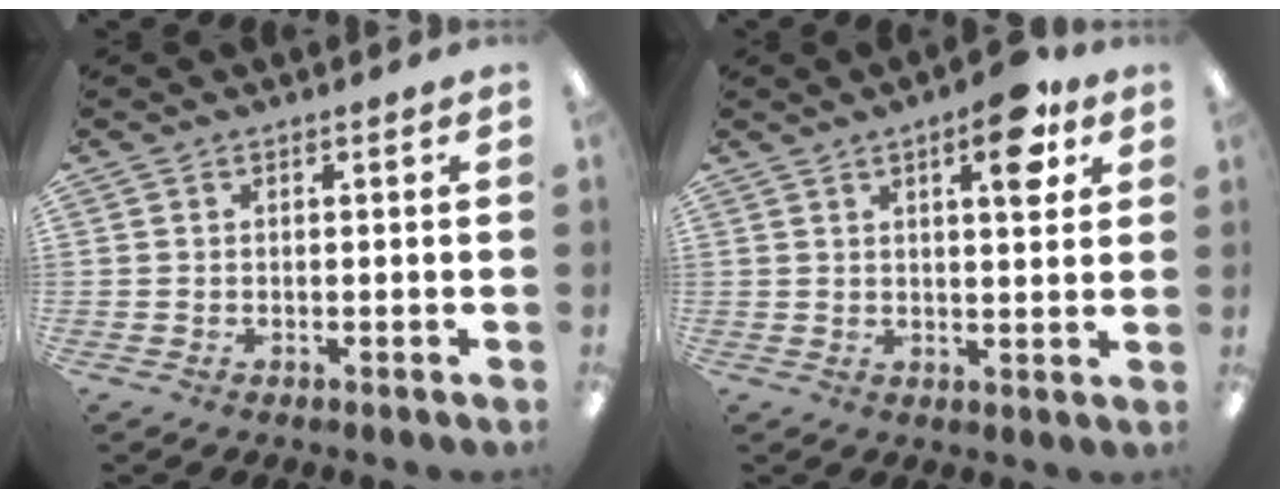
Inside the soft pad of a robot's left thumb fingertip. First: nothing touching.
{"total": 9.6, "force": [5.0, 3.4, 7.4], "torque": [-0.089, -0.022, 0.075]}